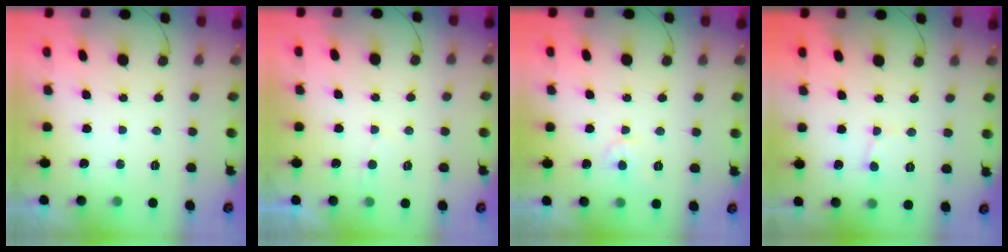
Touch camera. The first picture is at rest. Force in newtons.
{"total": 1.7, "press": 1.6, "slide": 0.2}
{"total": 4.9, "press": 4.9, "slide": 0.3}
{"total": 2.8, "press": 2.8, "slide": 0.3}